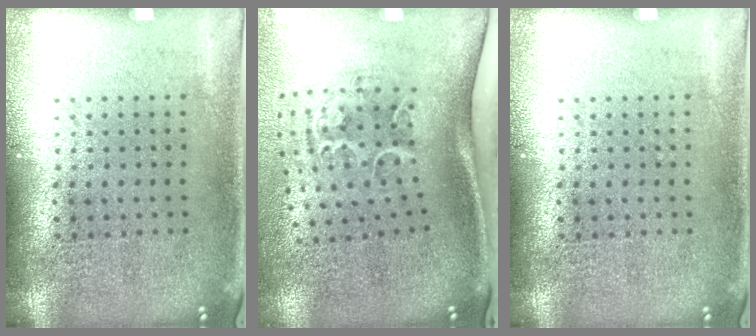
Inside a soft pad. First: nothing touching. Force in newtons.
{"total": 2.1, "press": 1.3, "slide": 1.6}
{"total": 0.0}